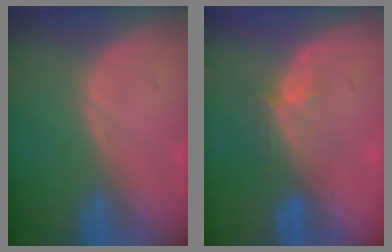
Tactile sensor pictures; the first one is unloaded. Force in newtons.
{"total": 4.5, "press": 4.3, "slide": 1.5}